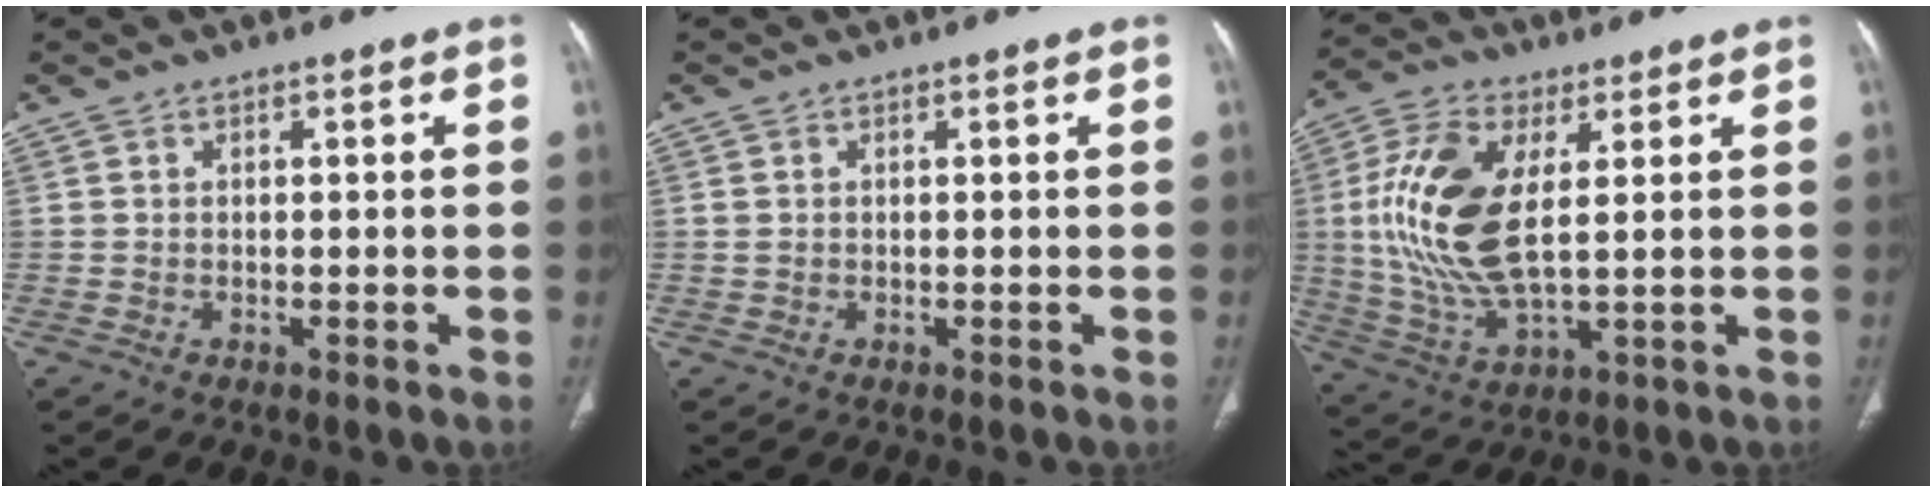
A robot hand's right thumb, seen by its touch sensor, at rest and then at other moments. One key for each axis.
{"total": 0.9, "fx": 0.2, "fy": 0.7, "fz": 0.5, "tx": -0.013, "ty": 0.003, "tz": 0.007}
{"total": 17.0, "fx": 2.8, "fy": 7.7, "fz": 14.9, "tx": -0.318, "ty": -0.010, "tz": 0.058}